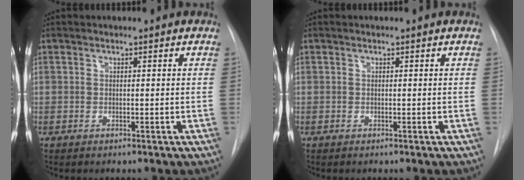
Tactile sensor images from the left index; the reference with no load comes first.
{"total": 0.0}